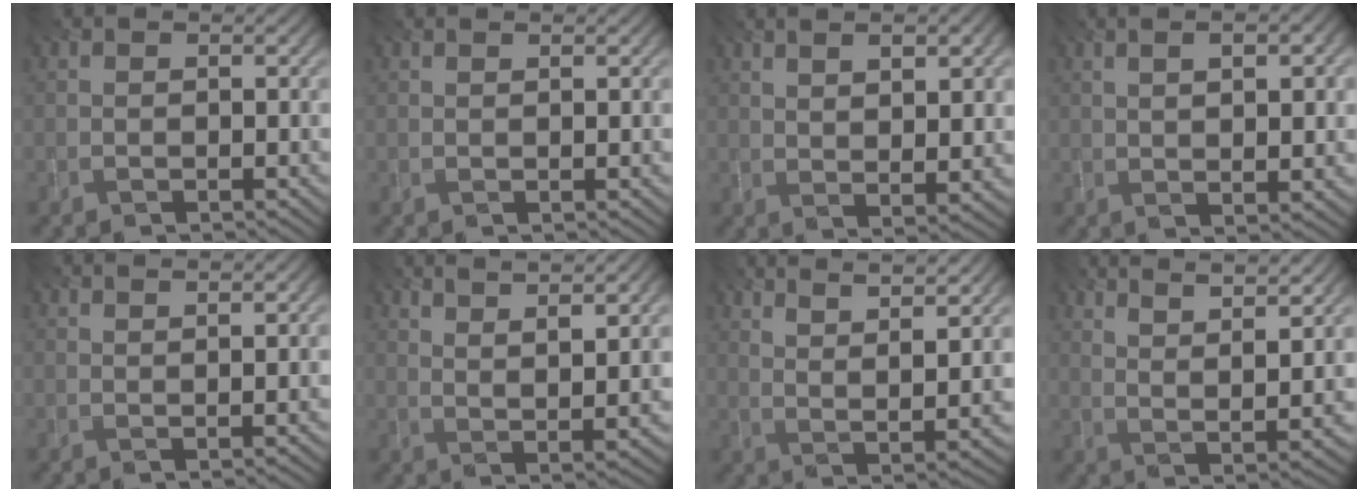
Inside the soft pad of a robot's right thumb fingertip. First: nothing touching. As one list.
[{"total": 0.7, "force": [0.6, -0.2, 0.4], "torque": [-0.009, -0.001, 0.013]}, {"total": 6.2, "force": [2.9, 1.7, 5.2], "torque": [-0.078, -0.002, 0.049]}, {"total": 5.8, "force": [1.7, 1.5, 5.4], "torque": [-0.078, 0.006, 0.025]}, {"total": 2.7, "force": [2.2, 0.0, 1.6], "torque": [-0.020, -0.001, 0.036]}, {"total": 9.4, "force": [6.5, 1.7, 6.5], "torque": [-0.094, 0.005, 0.088]}, {"total": 11.7, "force": [8.1, 2.4, 8.1], "torque": [-0.134, 0.009, 0.113]}, {"total": 11.7, "force": [8.2, 2.4, 7.9], "torque": [-0.128, 0.007, 0.113]}]